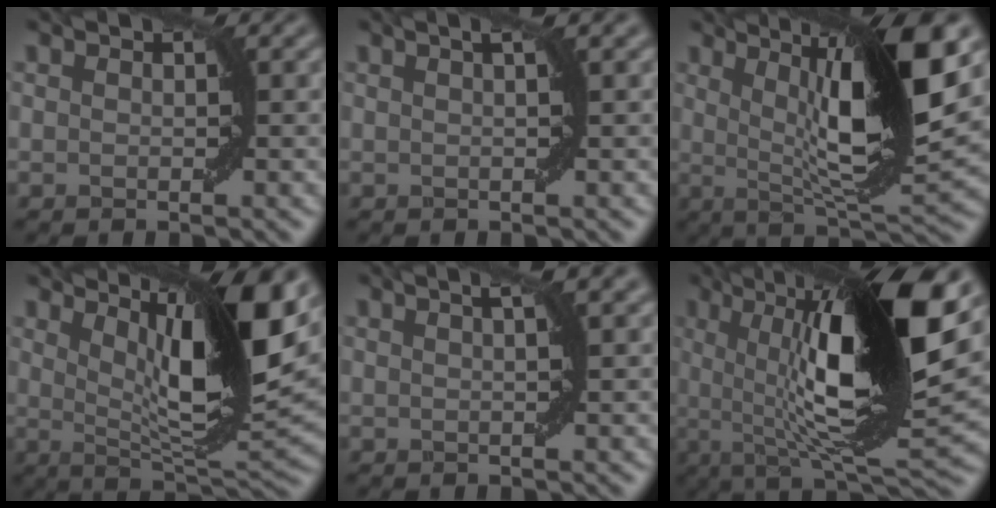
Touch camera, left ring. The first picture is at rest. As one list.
[{"total": 2.6, "force": [1.2, 0.7, 2.2], "torque": [-0.015, 0.006, 0.003]}, {"total": 12.0, "force": [3.3, 2.4, 11.3], "torque": [-0.163, 0.001, 0.061]}, {"total": 11.7, "force": [4.7, 2.6, 10.4], "torque": [-0.152, 0.000, 0.083]}, {"total": 3.5, "force": [1.6, 1.1, 2.9], "torque": [-0.019, 0.014, 0.000]}, {"total": 16.8, "force": [2.9, 4.3, 16.0], "torque": [-0.250, 0.006, 0.043]}]